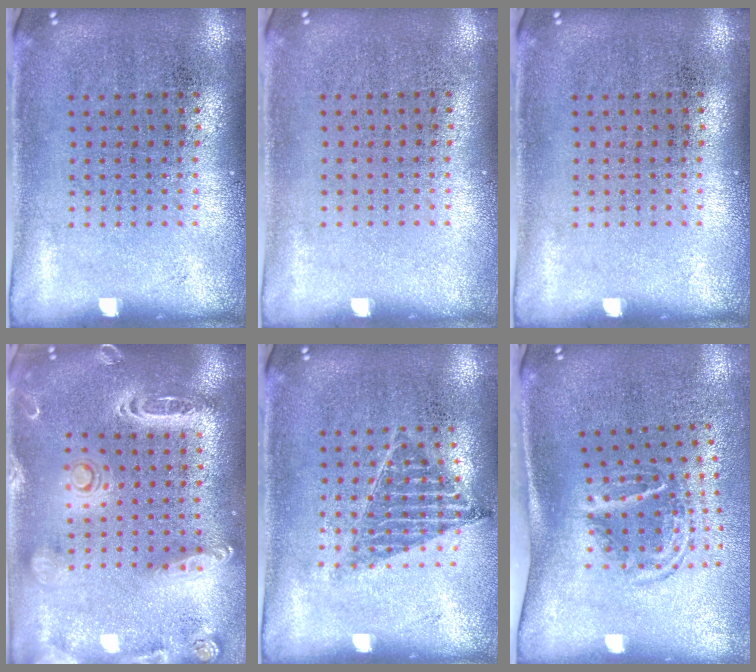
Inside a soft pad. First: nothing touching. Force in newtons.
{"total": 0.0}
{"total": 0.0}
{"total": 2.5, "press": 2.3, "slide": 1.1}
{"total": 0.9, "press": 0.9, "slide": 0.2}
{"total": 1.8, "press": 1.2, "slide": 1.4}